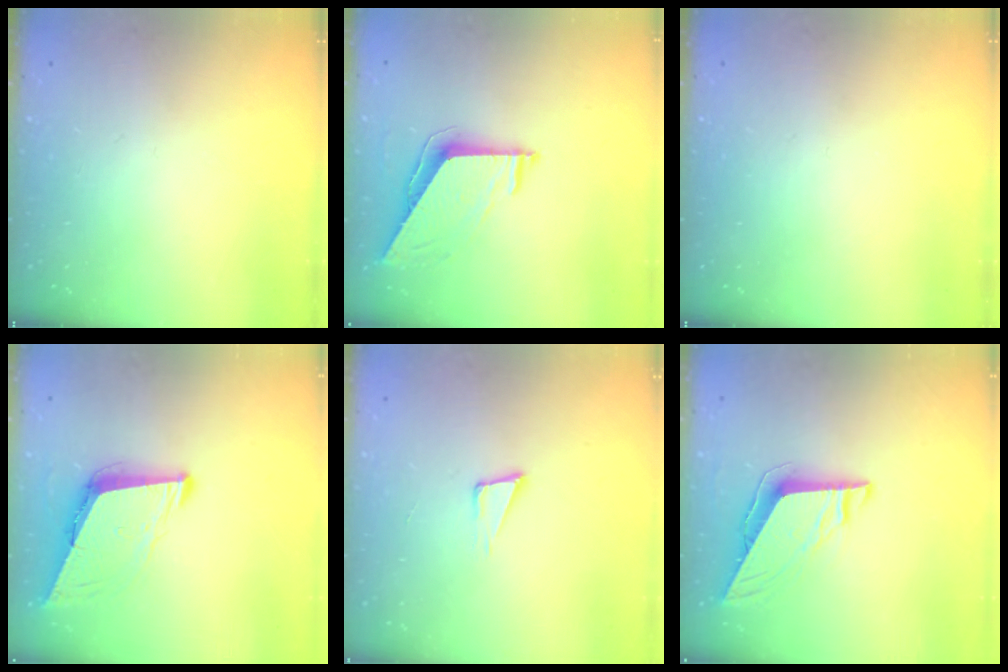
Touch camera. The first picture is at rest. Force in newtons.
{"total": 7.2, "press": 7.2, "slide": 0.5}
{"total": 0.0}
{"total": 8.6, "press": 7.7, "slide": 3.8}
{"total": 4.6, "press": 3.4, "slide": 3.2}
{"total": 8.5, "press": 8.5, "slide": 0.3}